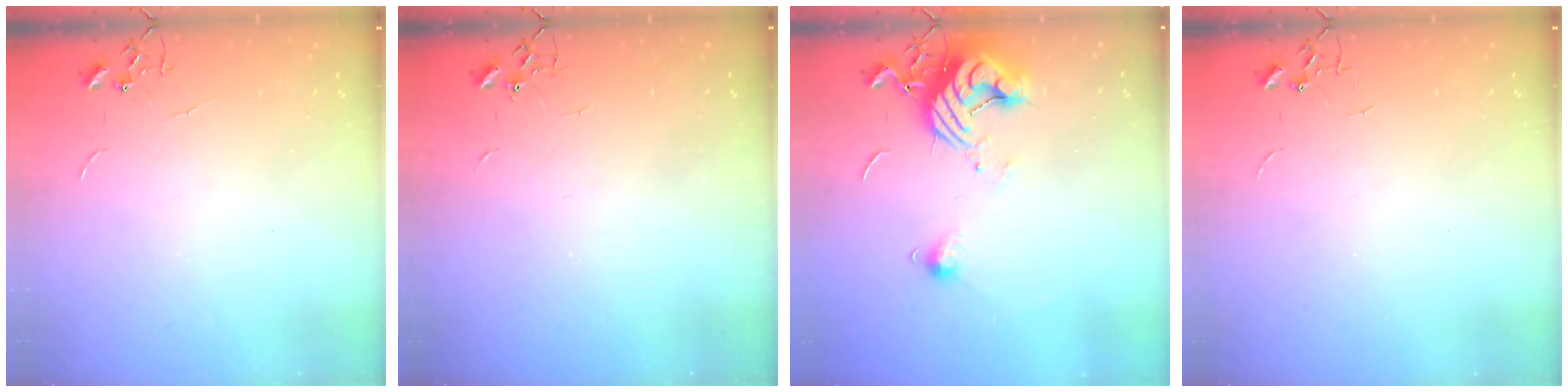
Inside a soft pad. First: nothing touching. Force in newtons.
{"total": 2.3, "press": 2.3, "slide": 0.4}
{"total": 12.9, "press": 12.8, "slide": 1.3}
{"total": 0.0}